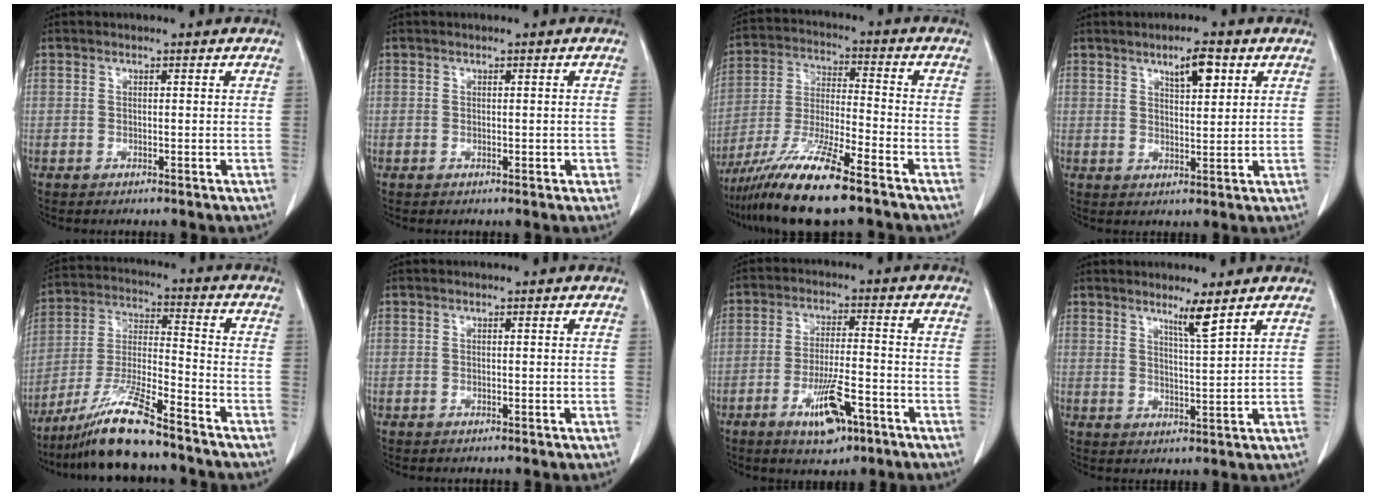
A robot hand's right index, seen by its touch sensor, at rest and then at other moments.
{"total": 1.3, "force": [-0.2, 0.9, 0.9], "torque": [-0.009, 0.004, 0.001]}
{"total": 13.8, "force": [-9.7, 0.6, 9.8], "torque": [-0.194, -0.035, -0.179]}
{"total": 4.9, "force": [2.6, 1.3, 3.9], "torque": [-0.064, 0.000, 0.044]}
{"total": 12.6, "force": [-9.8, 0.7, 7.9], "torque": [-0.160, -0.021, -0.185]}
{"total": 0.0}
{"total": 8.3, "force": [-4.3, 2.3, 6.7], "torque": [-0.123, -0.006, -0.068]}
{"total": 3.8, "force": [2.8, -0.8, 2.4], "torque": [-0.043, -0.014, 0.052]}